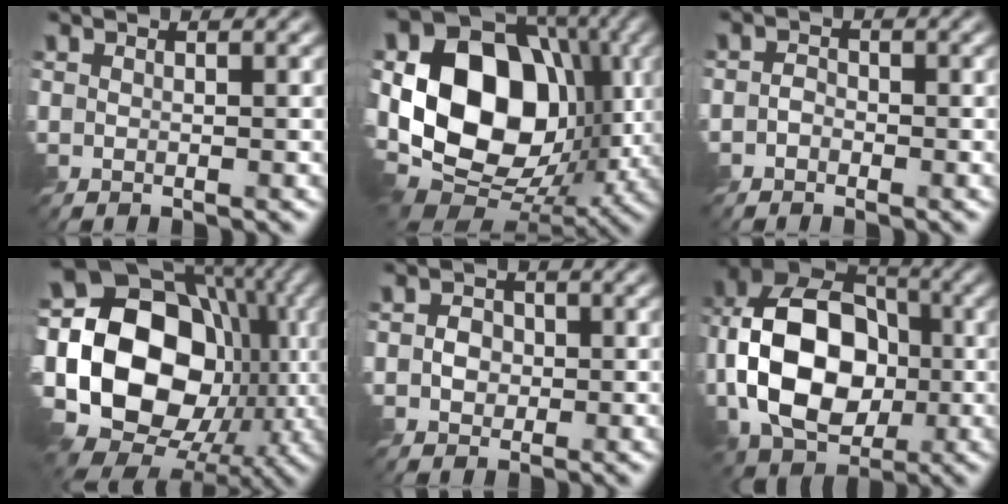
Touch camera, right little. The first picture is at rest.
{"total": 16.0, "force": [0.8, 11.8, 10.7], "torque": [-0.199, -0.006, 0.007]}
{"total": 1.3, "force": [-0.8, 0.9, 0.4], "torque": [0.000, 0.000, -0.023]}
{"total": 21.5, "force": [-1.9, 16.7, 13.5], "torque": [-0.262, 0.001, -0.047]}
{"total": 1.9, "force": [-0.5, 1.7, 0.8], "torque": [-0.011, -0.002, -0.014]}
{"total": 12.6, "force": [-2.0, 8.7, 8.9], "torque": [-0.169, 0.012, -0.046]}